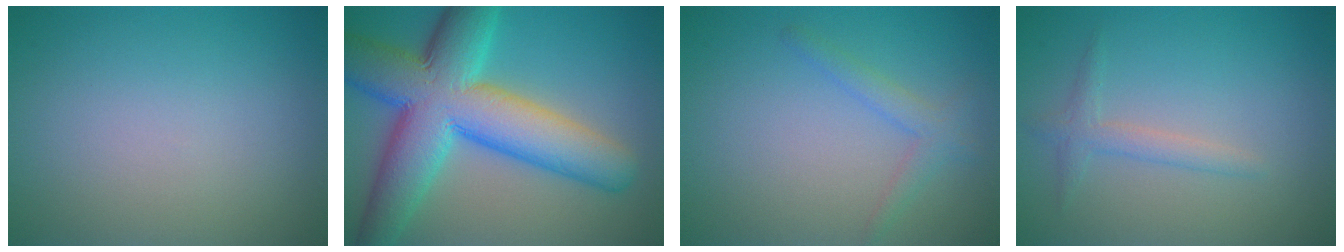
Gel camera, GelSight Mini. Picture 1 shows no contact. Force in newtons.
{"total": 12.5, "press": 12.5, "slide": 0.2}
{"total": 1.8, "press": 1.8, "slide": 0.0}
{"total": 1.7, "press": 1.7, "slide": 0.1}